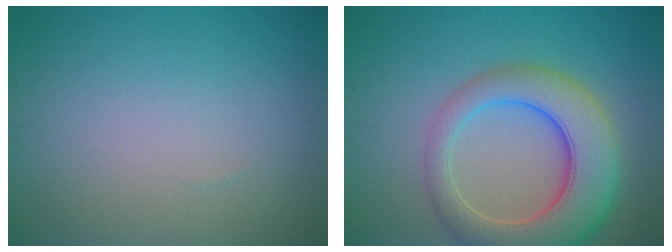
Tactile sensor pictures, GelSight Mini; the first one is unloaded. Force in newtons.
{"total": 8.7, "press": 8.7, "slide": 0.8}